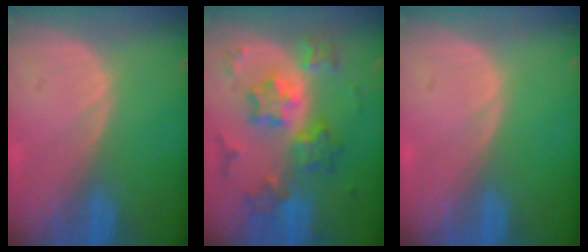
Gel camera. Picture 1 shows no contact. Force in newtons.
{"total": 9.4, "press": 9.4, "slide": 0.8}
{"total": 0.0}